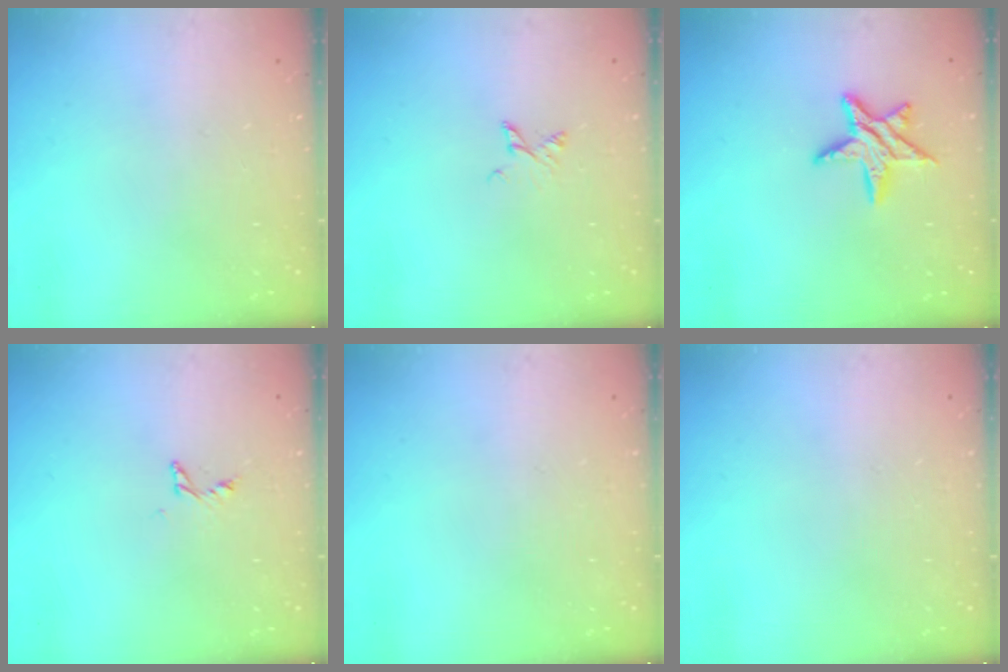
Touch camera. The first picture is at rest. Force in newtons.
{"total": 2.6, "press": 2.6, "slide": 0.4}
{"total": 10.0, "press": 10.0, "slide": 0.3}
{"total": 3.1, "press": 3.1, "slide": 0.3}
{"total": 0.0}
{"total": 0.0}